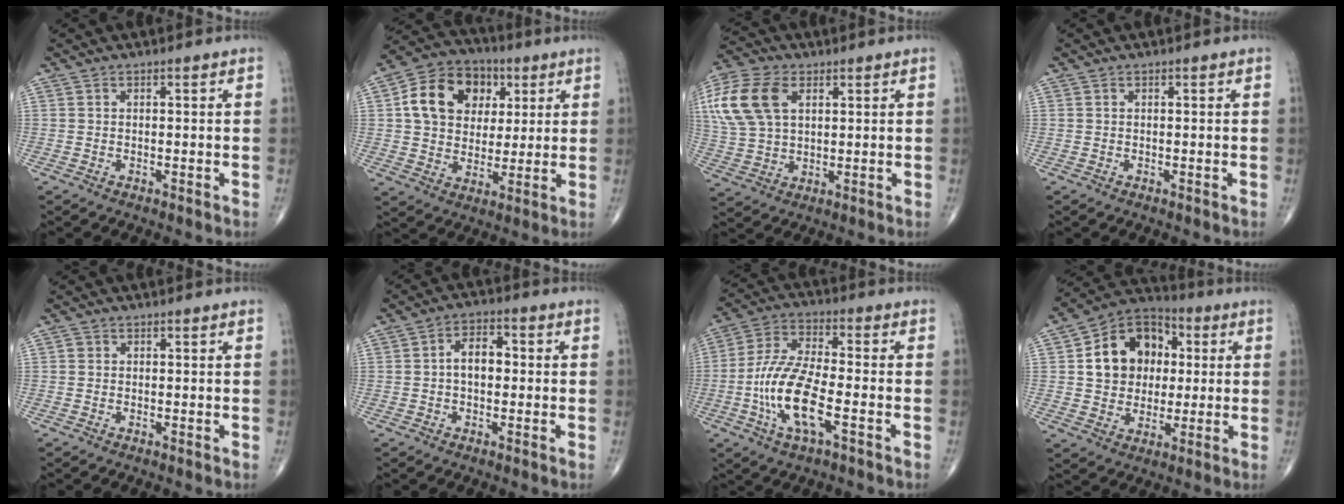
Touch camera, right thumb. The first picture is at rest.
{"total": 15.2, "force": [4.0, 12.0, 8.6], "torque": [-0.120, 0.005, 0.063]}
{"total": 16.7, "force": [5.5, 10.6, 11.7], "torque": [-0.268, 0.008, 0.105]}
{"total": 0.0}
{"total": 0.6, "force": [0.1, 0.6, 0.2], "torque": [0.001, 0.002, 0.001]}
{"total": 8.1, "force": [0.3, 4.9, 6.4], "torque": [-0.087, 0.022, -0.004]}
{"total": 13.9, "force": [-4.1, 4.8, 12.4], "torque": [-0.260, 0.019, -0.080]}
{"total": 15.2, "force": [2.4, 12.2, 8.8], "torque": [-0.104, 0.014, 0.036]}